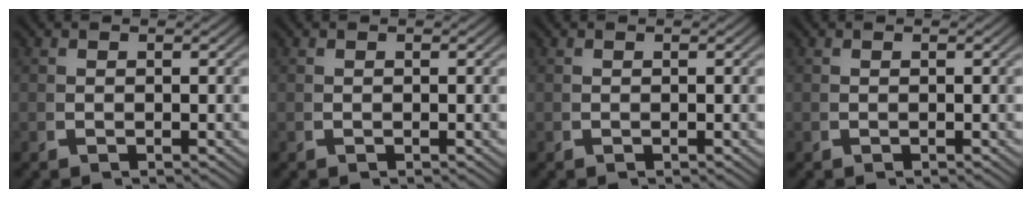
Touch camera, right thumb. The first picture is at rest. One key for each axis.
{"total": 0.0}
{"total": 0.0}
{"total": 0.0}